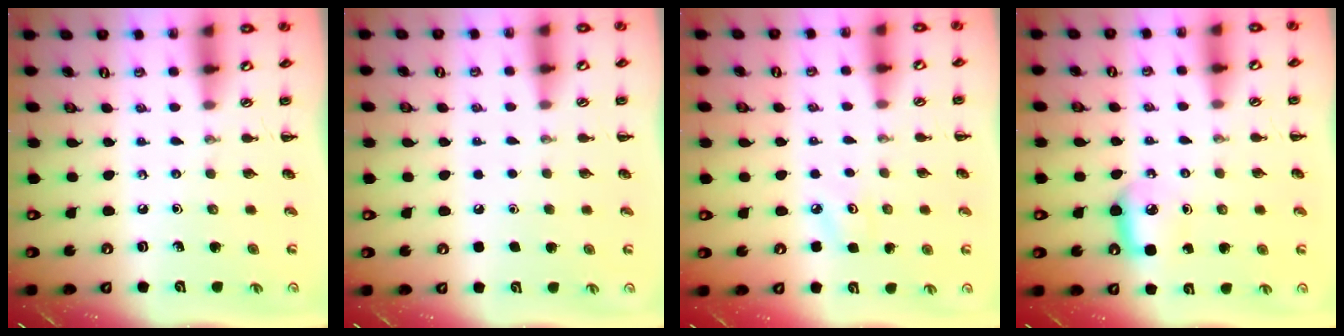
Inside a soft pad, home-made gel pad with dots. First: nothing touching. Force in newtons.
{"total": 1.8, "press": 1.8, "slide": 0.1}
{"total": 5.2, "press": 5.0, "slide": 1.3}
{"total": 6.3, "press": 6.2, "slide": 1.4}